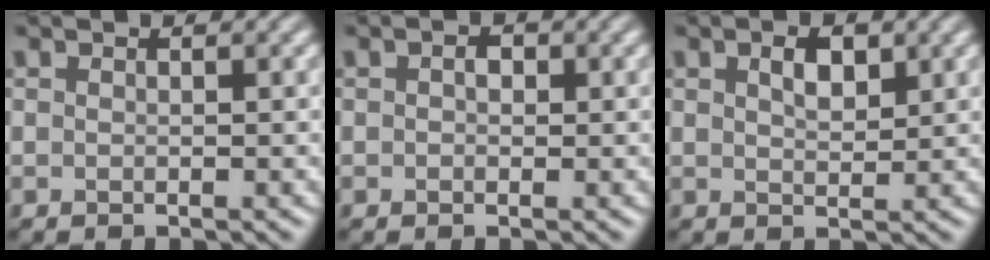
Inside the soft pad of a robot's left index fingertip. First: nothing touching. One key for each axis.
{"total": 1.3, "fx": 0.3, "fy": 0.9, "fz": 0.9, "tx": -0.010, "ty": -0.002, "tz": 0.000}
{"total": 2.3, "fx": 1.1, "fy": 1.2, "fz": 1.7, "tx": -0.031, "ty": 0.003, "tz": 0.021}